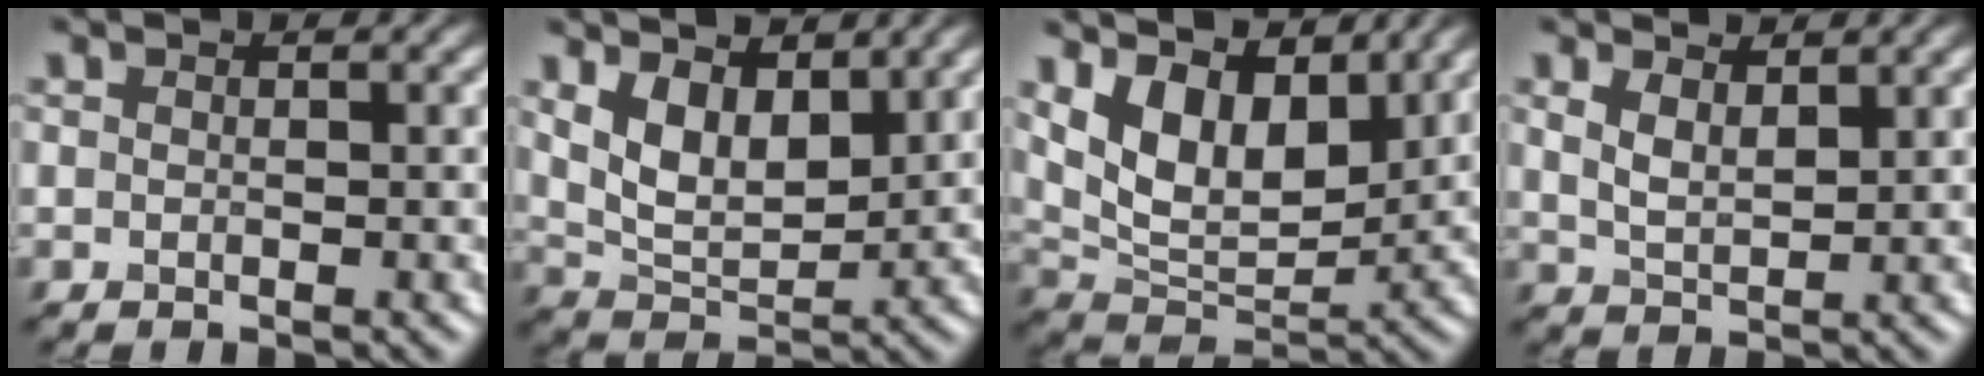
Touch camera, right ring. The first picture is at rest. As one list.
[{"total": 5.9, "force": [2.9, 3.0, 4.2], "torque": [-0.090, -0.003, 0.050]}, {"total": 8.7, "force": [4.4, 4.4, 6.1], "torque": [-0.116, -0.002, 0.074]}, {"total": 2.8, "force": [1.9, 1.2, 1.7], "torque": [-0.041, -0.001, 0.039]}]